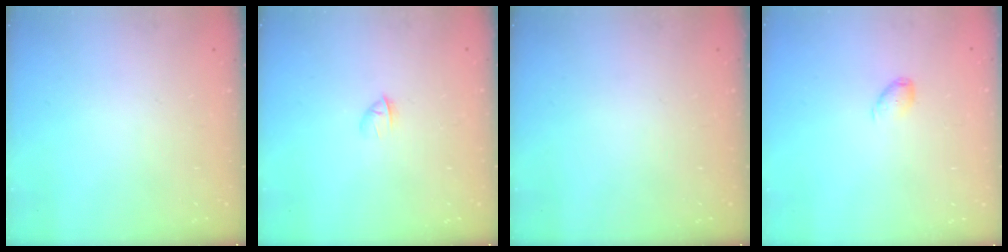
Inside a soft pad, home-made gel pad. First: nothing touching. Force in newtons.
{"total": 2.4, "press": 2.2, "slide": 0.8}
{"total": 0.0}
{"total": 6.2, "press": 6.2, "slide": 0.7}